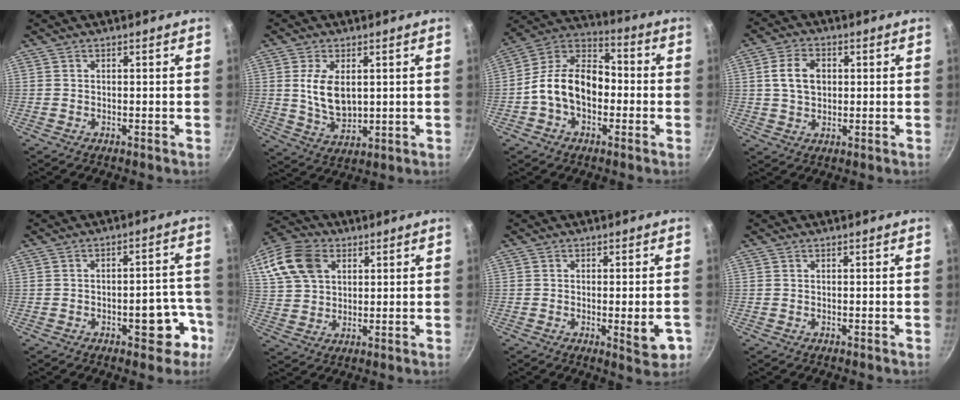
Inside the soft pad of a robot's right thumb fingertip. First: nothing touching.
{"total": 8.6, "force": [1.7, 4.9, 6.8], "torque": [-0.120, -0.019, 0.040]}
{"total": 14.7, "force": [-2.4, 10.1, 10.4], "torque": [-0.143, 0.048, -0.064]}
{"total": 7.2, "force": [1.2, 5.1, 4.8], "torque": [-0.074, 0.008, 0.019]}
{"total": 8.5, "force": [-4.0, 4.3, 6.2], "torque": [-0.034, 0.044, -0.045]}
{"total": 13.2, "force": [5.2, 9.3, 7.8], "torque": [-0.141, 0.006, 0.095]}
{"total": 6.0, "force": [-1.6, 1.7, 5.6], "torque": [-0.064, -0.005, -0.019]}
{"total": 0.0}